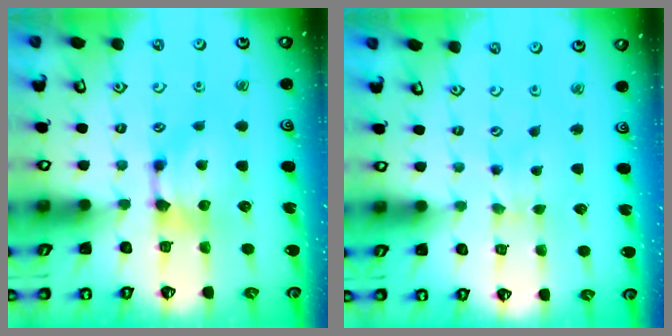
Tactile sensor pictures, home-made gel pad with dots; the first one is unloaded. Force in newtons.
{"total": 2.0, "press": 2.0, "slide": 0.1}